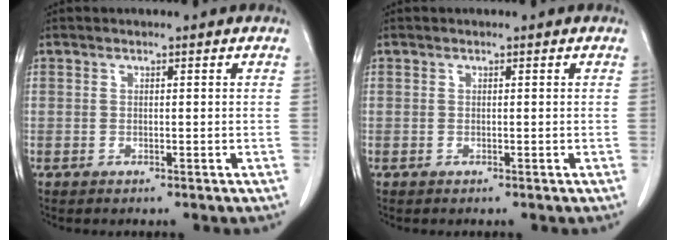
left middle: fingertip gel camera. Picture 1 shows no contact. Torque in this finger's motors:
{"motor_torque": [0.01, 0.01, 0.00, 0.00]}